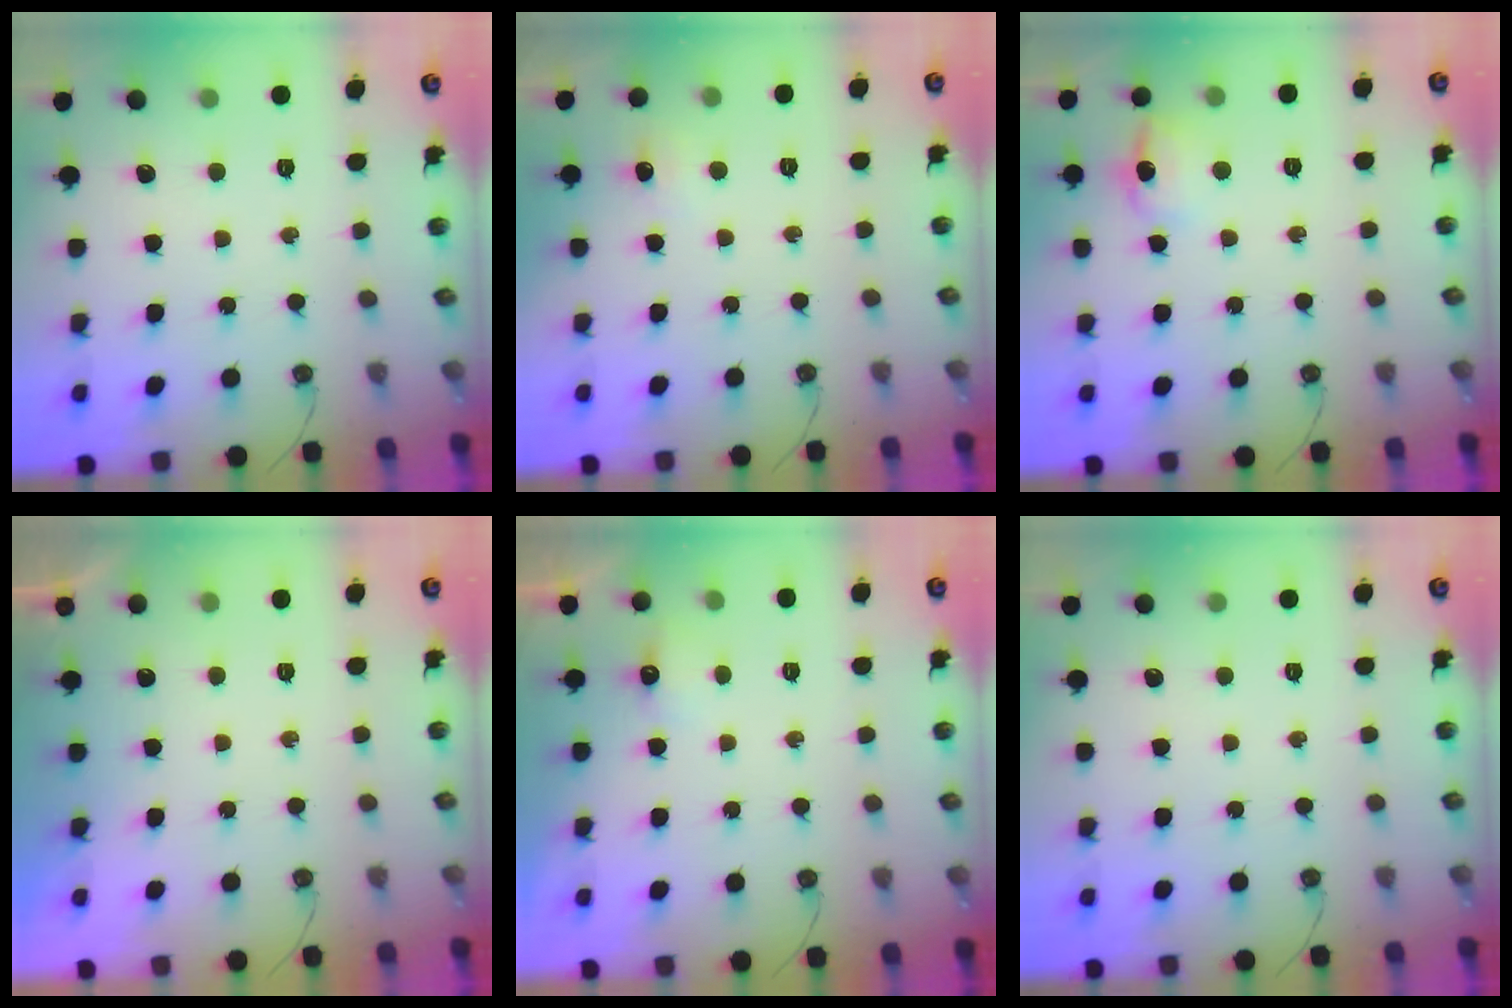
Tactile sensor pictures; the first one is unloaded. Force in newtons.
{"total": 5.1, "press": 5.0, "slide": 0.7}
{"total": 9.0, "press": 9.0, "slide": 0.9}
{"total": 0.0}
{"total": 3.9, "press": 3.8, "slide": 0.6}
{"total": 0.0}